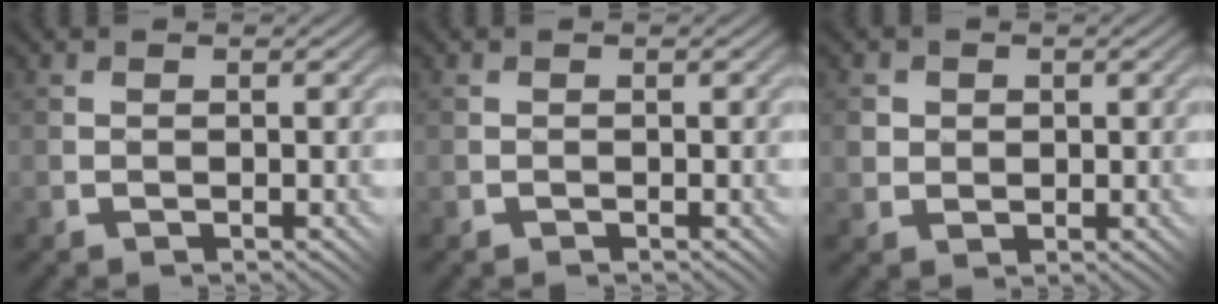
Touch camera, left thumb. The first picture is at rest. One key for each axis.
{"total": 0.0}
{"total": 2.6, "fx": 0.9, "fy": 2.4, "fz": 0.6, "tx": -0.024, "ty": 0.004, "tz": 0.010}